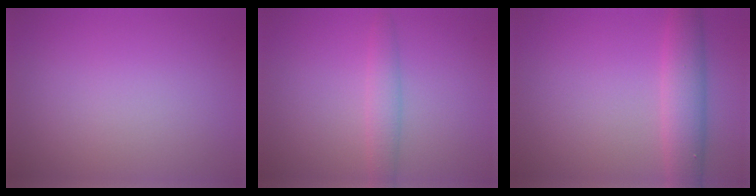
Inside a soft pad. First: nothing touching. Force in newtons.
{"total": 2.1, "press": 2.1, "slide": 0.1}
{"total": 4.0, "press": 4.0, "slide": 0.2}